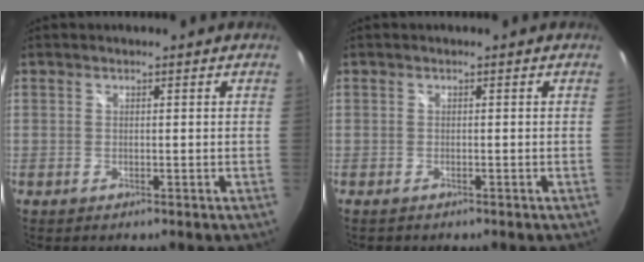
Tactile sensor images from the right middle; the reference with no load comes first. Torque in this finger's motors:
{"motor_torque": [-0.30, 0.14, 0.07, 0.00]}